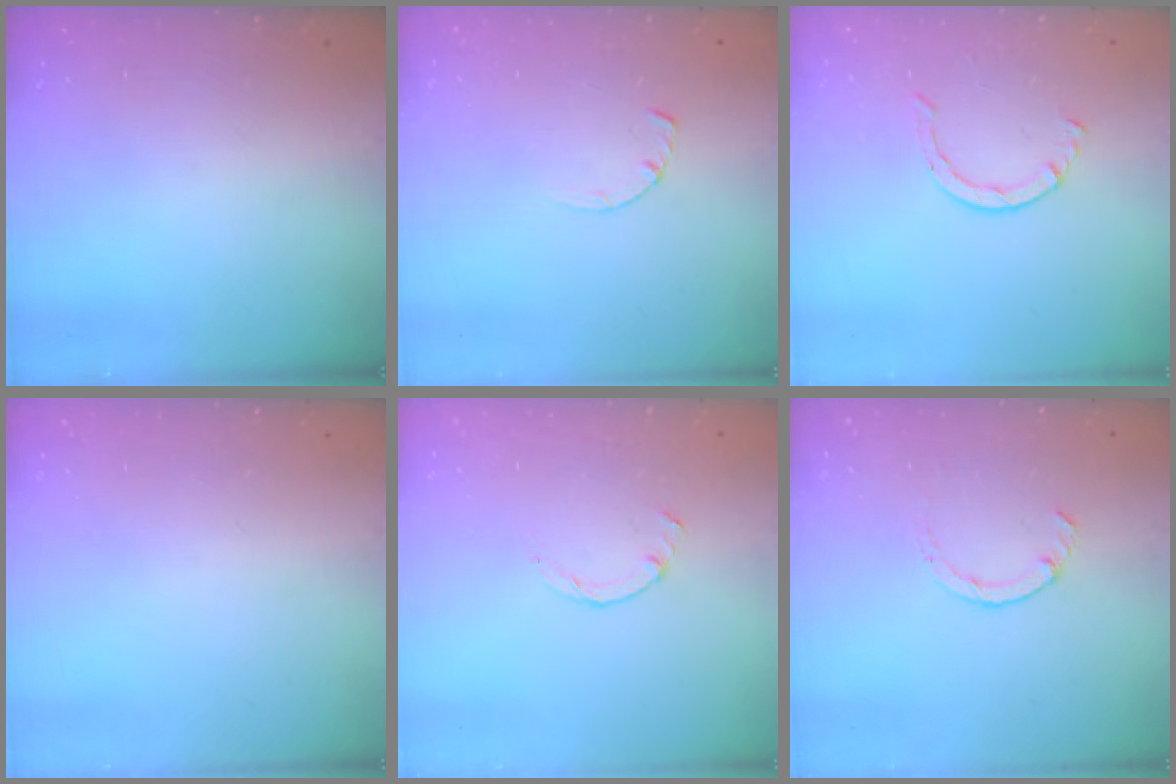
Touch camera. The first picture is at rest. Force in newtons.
{"total": 2.8, "press": 2.8, "slide": 0.4}
{"total": 2.6, "press": 2.6, "slide": 0.3}
{"total": 0.0}
{"total": 0.9, "press": 0.9, "slide": 0.3}
{"total": 2.2, "press": 2.1, "slide": 0.4}